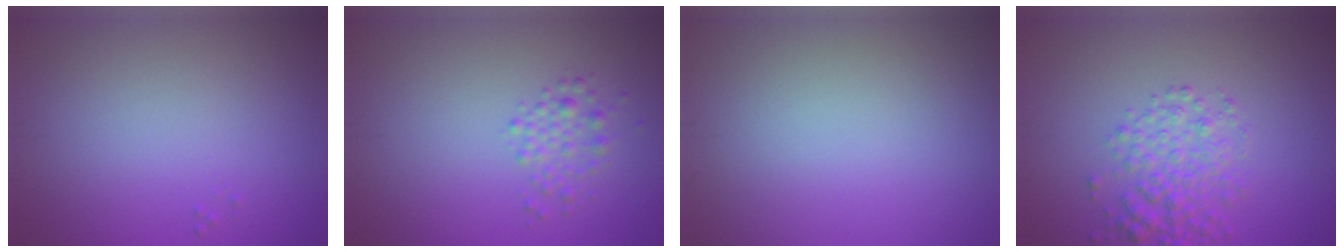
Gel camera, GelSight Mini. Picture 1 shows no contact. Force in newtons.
{"total": 1.9, "press": 1.9, "slide": 0.0}
{"total": 0.0}
{"total": 3.8, "press": 3.8, "slide": 0.1}